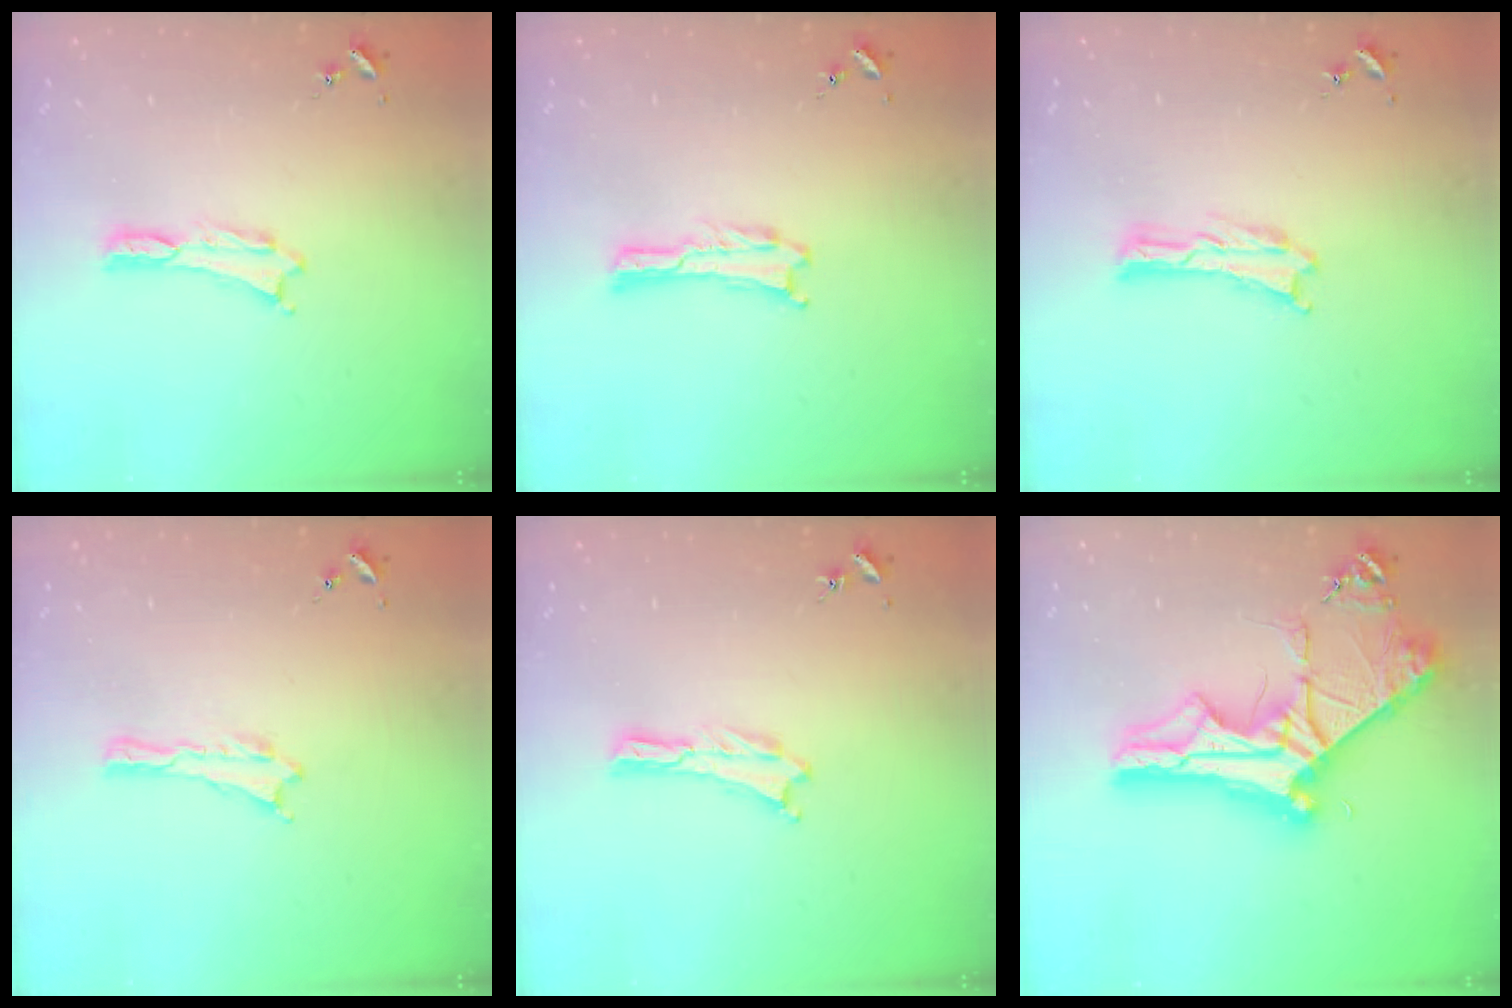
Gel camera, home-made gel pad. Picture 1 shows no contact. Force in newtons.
{"total": 0.0}
{"total": 0.0}
{"total": 0.0}
{"total": 0.0}
{"total": 10.7, "press": 10.6, "slide": 1.2}